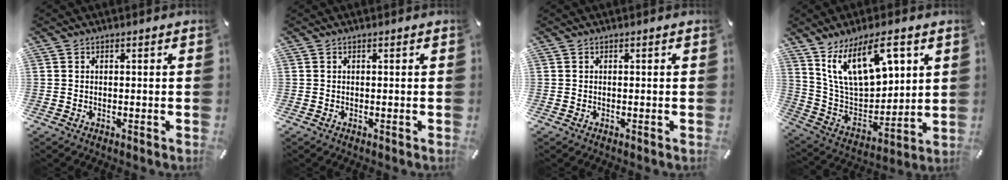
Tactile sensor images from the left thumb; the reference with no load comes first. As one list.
[{"total": 0.0}, {"total": 0.0}, {"total": 17.6, "force": [9.6, 9.2, 11.5], "torque": [-0.227, -0.038, 0.168]}]